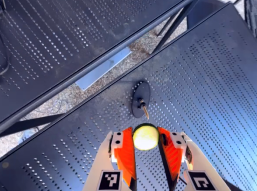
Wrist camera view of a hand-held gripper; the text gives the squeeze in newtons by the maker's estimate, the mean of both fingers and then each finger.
{"total": 9.6, "left": 9.9, "right": 9.3}